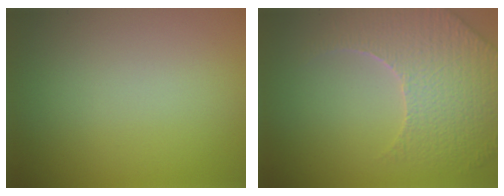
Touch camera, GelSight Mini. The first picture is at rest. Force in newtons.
{"total": 6.3, "press": 5.2, "slide": 3.6}